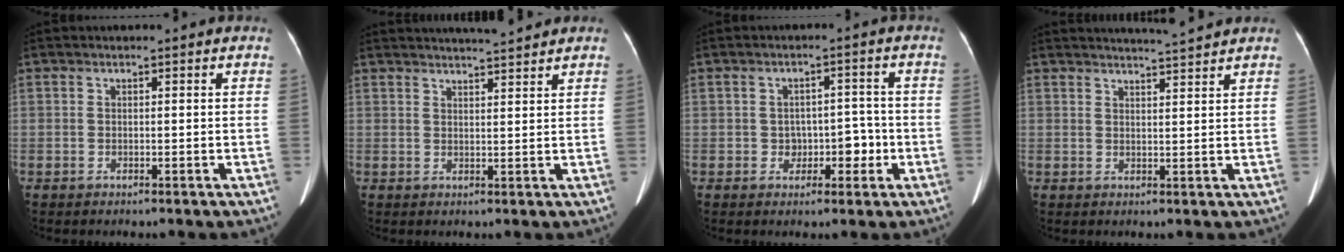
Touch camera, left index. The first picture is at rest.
{"total": 6.4, "force": [6.0, -0.1, 2.2], "torque": [-0.034, 0.014, 0.083]}
{"total": 4.3, "force": [-1.3, 3.0, 2.7], "torque": [-0.031, 0.021, -0.014]}
{"total": 4.7, "force": [4.5, -0.8, 1.1], "torque": [-0.021, 0.004, 0.063]}